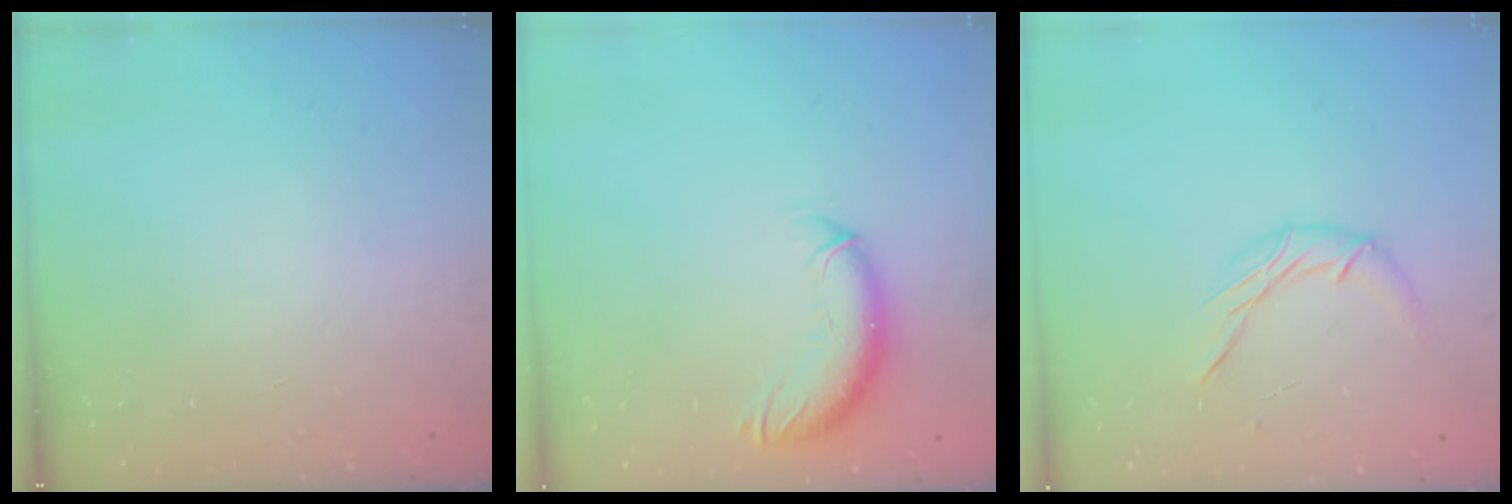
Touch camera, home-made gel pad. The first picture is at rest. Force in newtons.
{"total": 10.3, "press": 10.2, "slide": 1.4}
{"total": 6.8, "press": 6.8, "slide": 0.7}